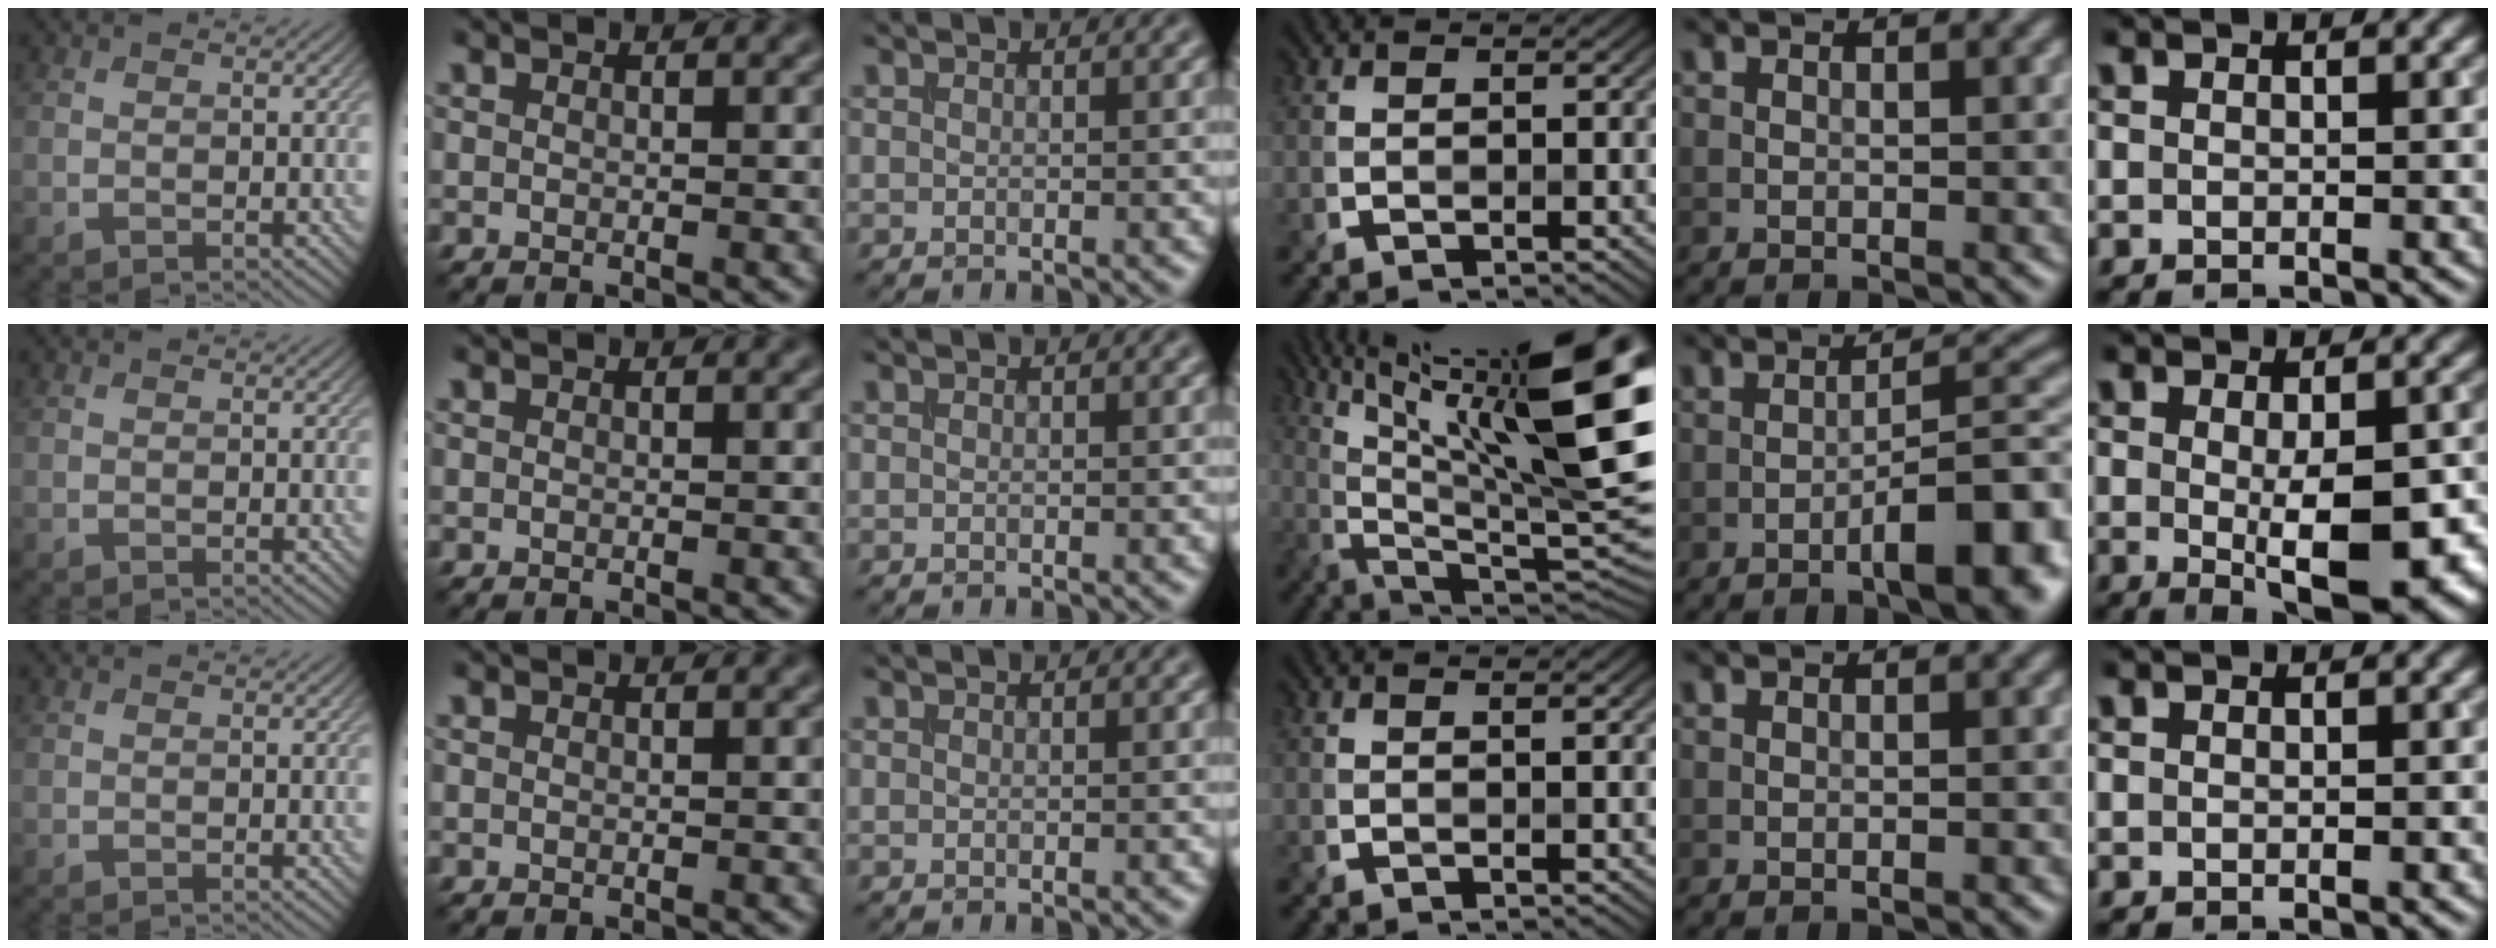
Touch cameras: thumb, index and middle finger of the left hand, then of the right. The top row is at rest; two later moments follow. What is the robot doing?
{"motion": "insert", "object": "bucket"}